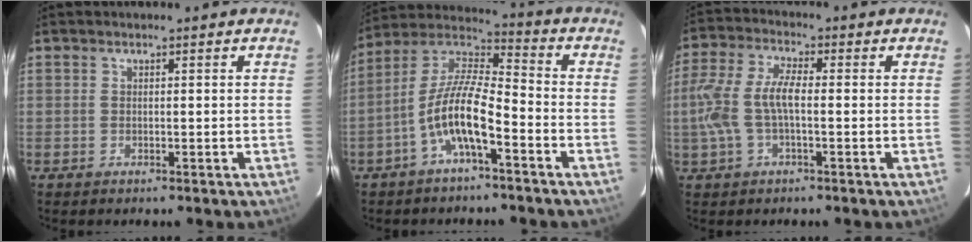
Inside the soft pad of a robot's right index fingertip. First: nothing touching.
{"total": 11.2, "force": [-5.3, 2.9, 9.5], "torque": [-0.197, 0.006, -0.103]}
{"total": 9.1, "force": [-1.1, 3.4, 8.4], "torque": [-0.185, 0.010, -0.020]}